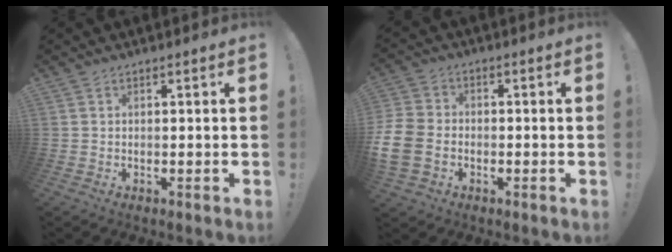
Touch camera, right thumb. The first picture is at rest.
{"total": 9.7, "force": [-3.6, 7.2, 5.4], "torque": [-0.113, 0.020, -0.061]}